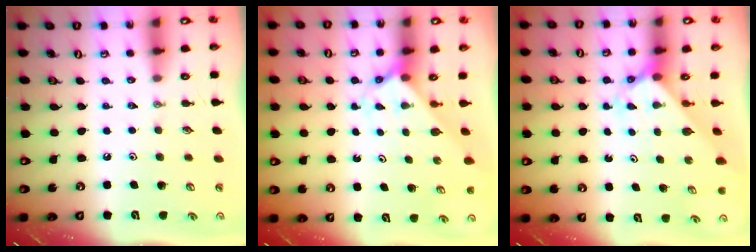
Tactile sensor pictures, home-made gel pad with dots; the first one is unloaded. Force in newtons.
{"total": 2.4, "press": 2.4, "slide": 0.2}
{"total": 2.0, "press": 2.0, "slide": 0.1}